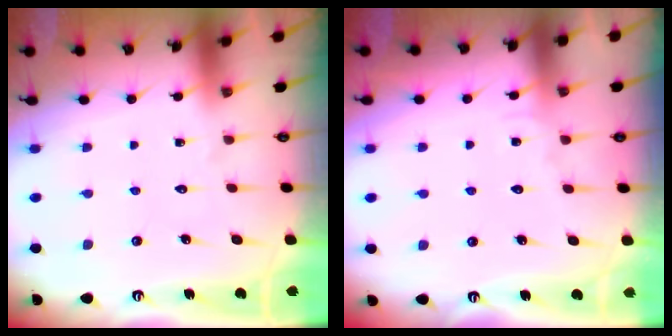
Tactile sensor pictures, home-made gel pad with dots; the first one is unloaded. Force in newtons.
{"total": 2.9, "press": 2.9, "slide": 0.3}